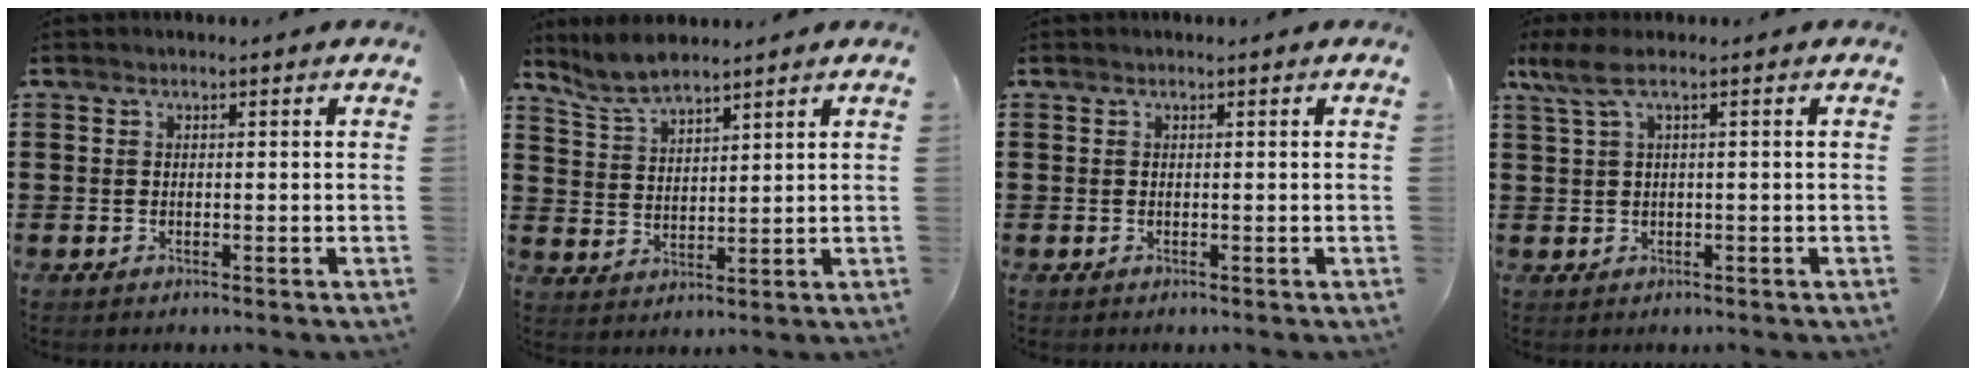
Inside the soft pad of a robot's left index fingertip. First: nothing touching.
{"total": 5.6, "force": [5.1, 1.1, 2.0], "torque": [-0.056, -0.009, 0.096]}
{"total": 0.0}
{"total": 3.3, "force": [0.6, 0.7, 3.2], "torque": [-0.078, -0.006, 0.006]}